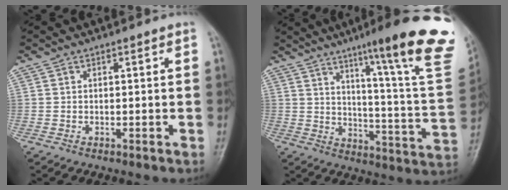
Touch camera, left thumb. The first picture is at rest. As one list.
[{"total": 25.1, "force": [15.0, 2.2, 20.0], "torque": [-0.251, -0.075, 0.204]}]